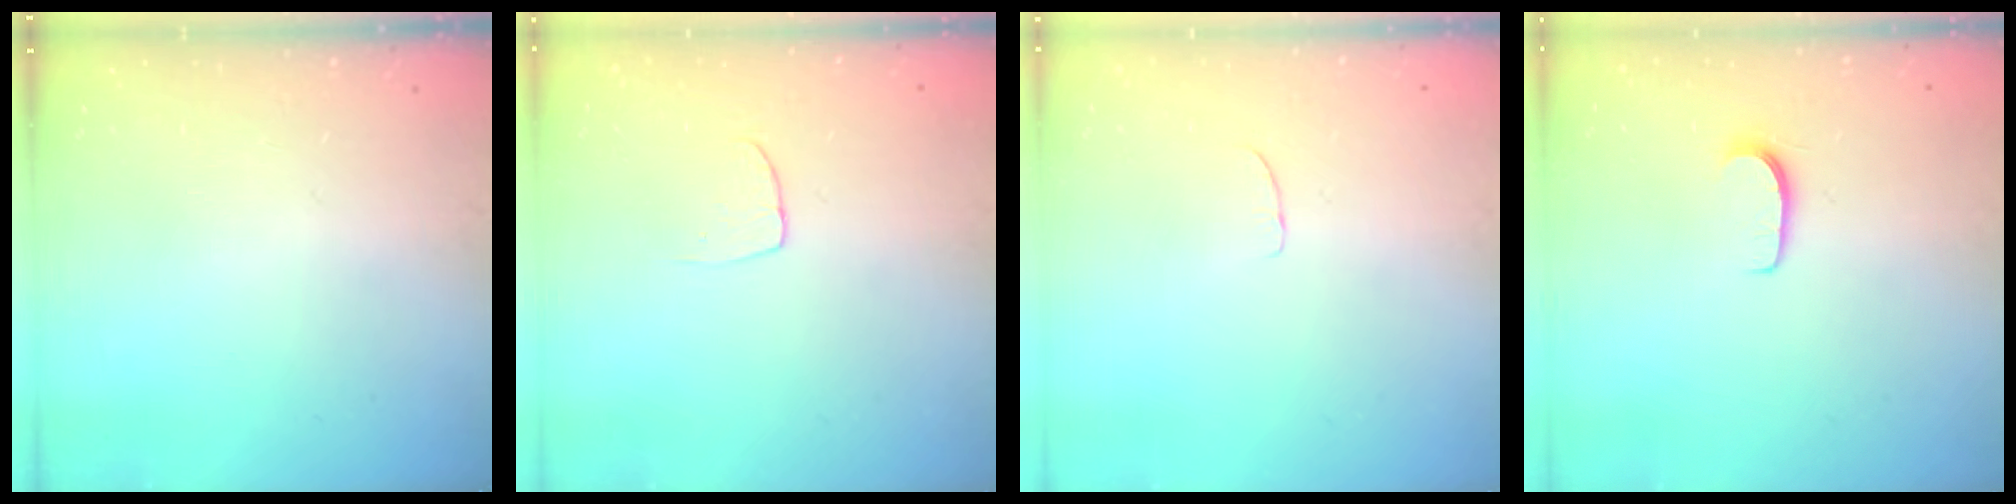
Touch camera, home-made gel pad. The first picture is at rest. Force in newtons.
{"total": 3.3, "press": 3.3, "slide": 0.2}
{"total": 3.7, "press": 3.7, "slide": 0.3}
{"total": 5.4, "press": 5.3, "slide": 0.5}